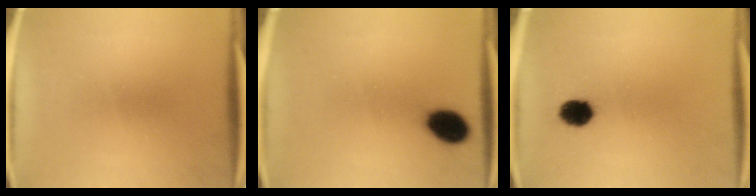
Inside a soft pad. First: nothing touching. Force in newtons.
{"total": 8.1}
{"total": 5.0}